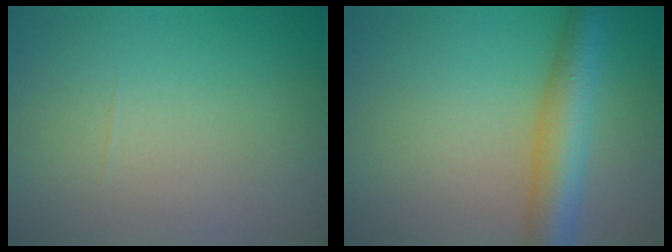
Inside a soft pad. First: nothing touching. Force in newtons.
{"total": 5.6, "press": 5.6, "slide": 0.2}